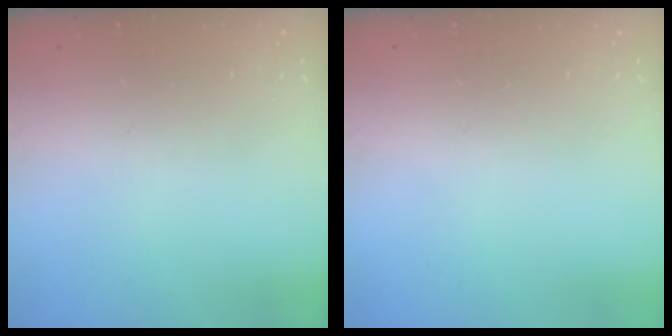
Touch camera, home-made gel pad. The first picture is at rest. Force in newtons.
{"total": 0.0}